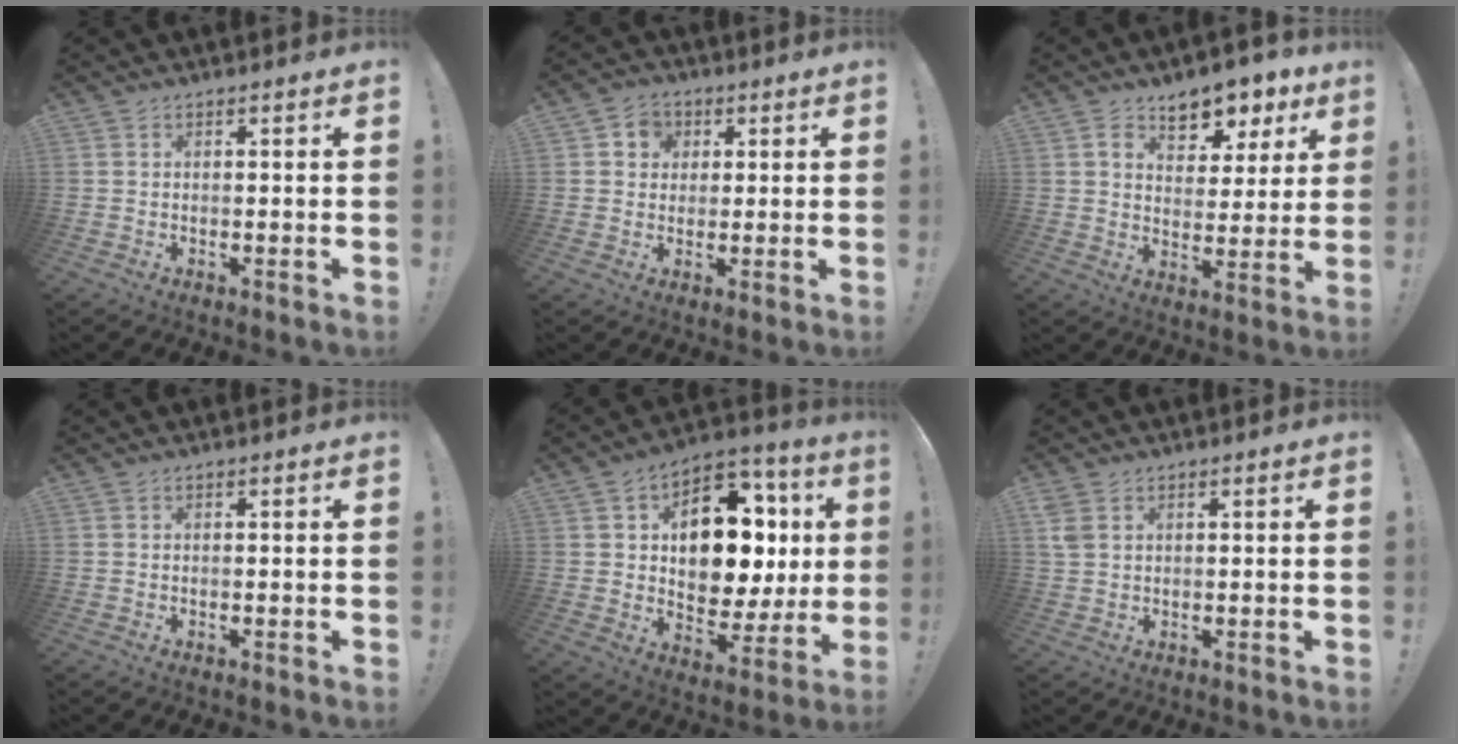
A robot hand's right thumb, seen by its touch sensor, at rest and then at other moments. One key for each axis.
{"total": 5.7, "fx": 1.5, "fy": 5.2, "fz": 1.6, "tx": -0.022, "ty": 0.000, "tz": 0.029}
{"total": 9.2, "fx": 6.3, "fy": 5.3, "fz": 3.9, "tx": -0.045, "ty": -0.045, "tz": 0.116}
{"total": 0.0}
{"total": 17.8, "fx": 3.5, "fy": 12.8, "fz": 11.9, "tx": -0.159, "ty": 0.000, "tz": 0.074}
{"total": 3.5, "fx": 1.7, "fy": 2.1, "fz": 2.2, "tx": -0.036, "ty": -0.002, "tz": 0.033}